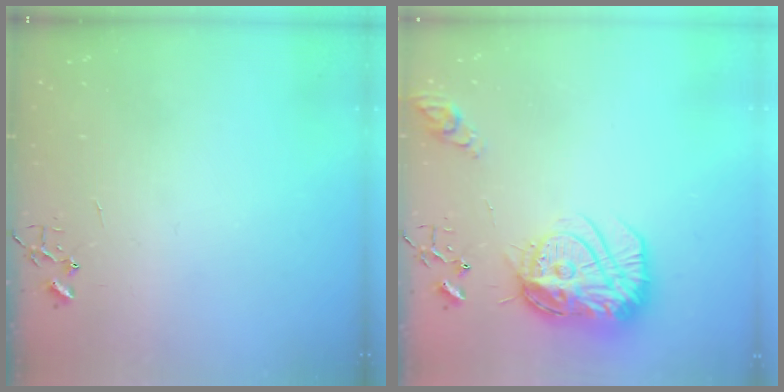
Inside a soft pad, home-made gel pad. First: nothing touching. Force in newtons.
{"total": 19.4, "press": 19.3, "slide": 1.7}